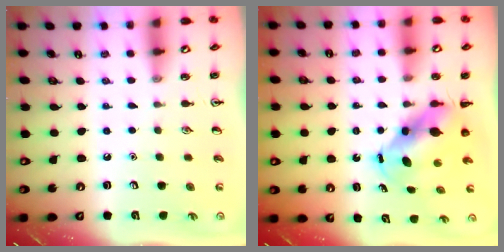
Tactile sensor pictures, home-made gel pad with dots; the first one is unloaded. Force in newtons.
{"total": 6.3, "press": 6.1, "slide": 1.6}